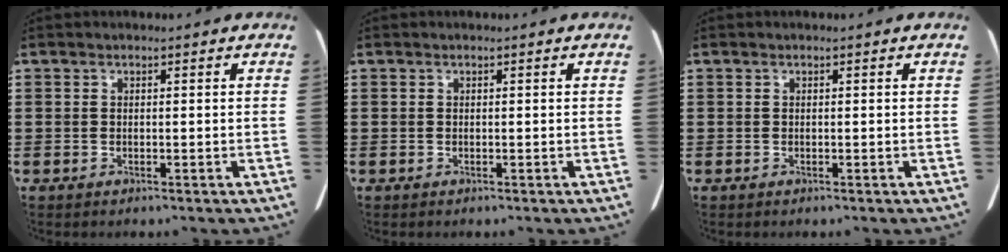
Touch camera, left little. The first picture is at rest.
{"total": 0.0}
{"total": 0.0}